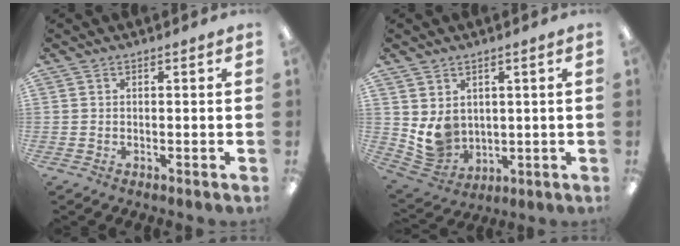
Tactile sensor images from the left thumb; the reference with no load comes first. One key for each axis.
{"total": 7.1, "fx": 2.8, "fy": 6.1, "fz": 2.4, "tx": -0.052, "ty": -0.023, "tz": 0.059}